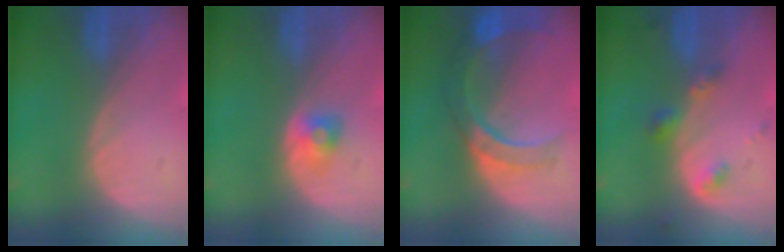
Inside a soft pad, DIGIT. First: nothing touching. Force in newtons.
{"total": 2.5, "press": 2.3, "slide": 0.9}
{"total": 8.8, "press": 8.0, "slide": 3.7}
{"total": 4.2, "press": 3.9, "slide": 1.5}